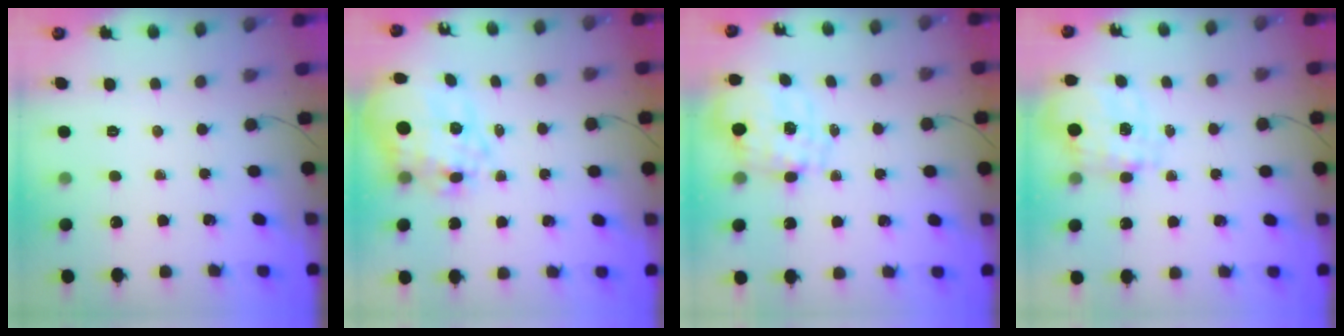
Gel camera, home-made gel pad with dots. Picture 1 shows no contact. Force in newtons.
{"total": 13.0, "press": 12.7, "slide": 3.0}
{"total": 2.0, "press": 1.7, "slide": 1.1}
{"total": 3.6, "press": 3.5, "slide": 1.0}